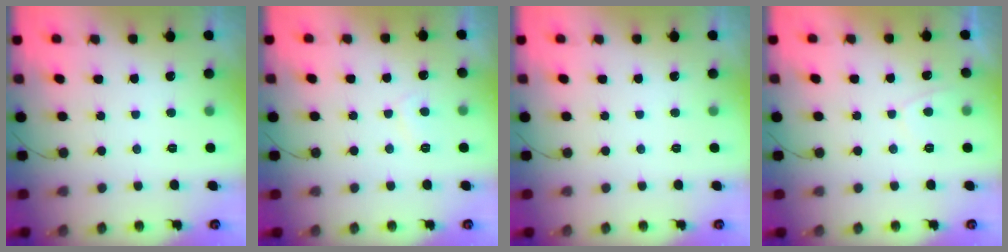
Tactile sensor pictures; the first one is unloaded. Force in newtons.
{"total": 1.9, "press": 1.8, "slide": 0.4}
{"total": 0.0}
{"total": 1.1, "press": 0.9, "slide": 0.6}